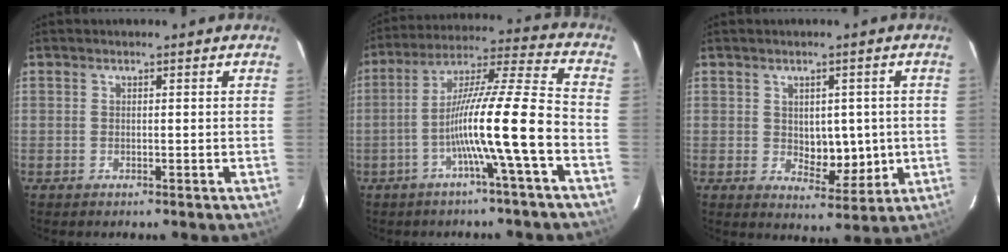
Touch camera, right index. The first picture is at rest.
{"total": 14.4, "force": [-4.7, -1.3, 13.6], "torque": [-0.236, 0.015, -0.087]}
{"total": 6.8, "force": [-0.1, 3.9, 5.6], "torque": [-0.074, -0.001, 0.013]}